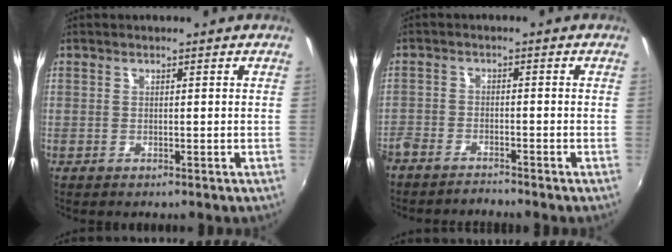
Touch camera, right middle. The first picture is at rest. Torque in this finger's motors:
{"motor_torque": [1.13, -1.01, 0.73, 0.21]}